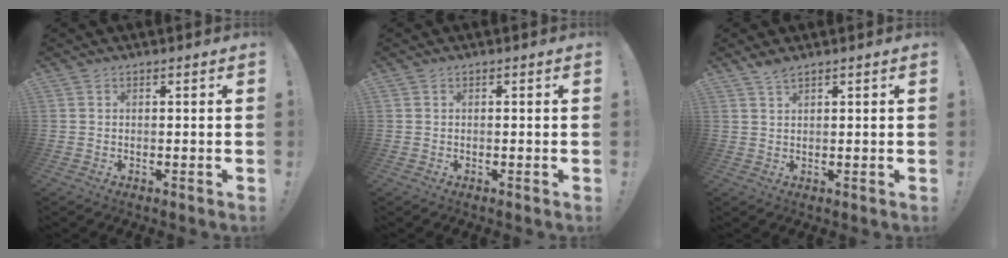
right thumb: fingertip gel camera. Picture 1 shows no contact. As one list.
[{"total": 0.0}, {"total": 2.5, "force": [2.0, 0.6, 1.4], "torque": [-0.028, -0.008, 0.035]}]